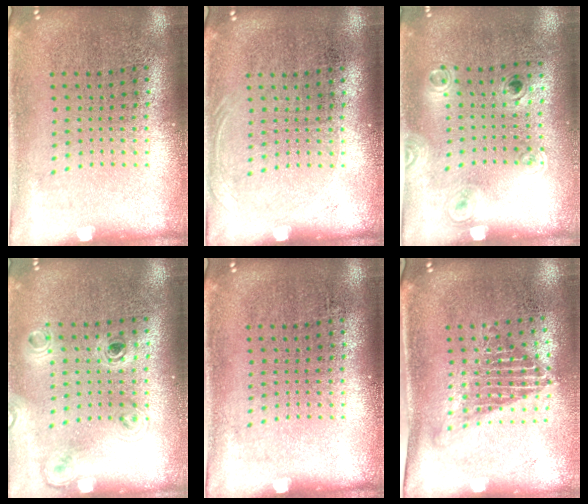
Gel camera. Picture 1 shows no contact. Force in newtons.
{"total": 0.7, "press": 0.6, "slide": 0.2}
{"total": 1.1, "press": 0.8, "slide": 0.8}
{"total": 1.1, "press": 1.1, "slide": 0.4}
{"total": 0.0}
{"total": 1.4, "press": 1.1, "slide": 0.9}